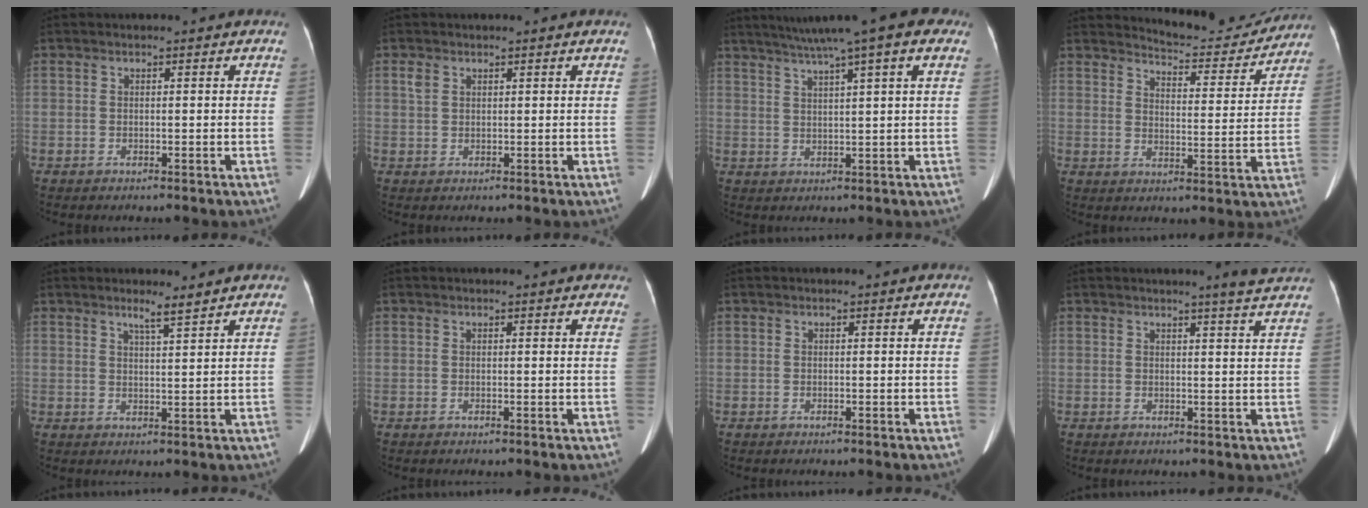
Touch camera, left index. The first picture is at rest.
{"total": 1.5, "force": [0.9, 0.8, 0.8], "torque": [-0.024, -0.003, 0.018]}
{"total": 11.6, "force": [8.1, 0.5, 8.3], "torque": [-0.130, 0.023, 0.105]}
{"total": 11.8, "force": [11.5, 1.6, 1.9], "torque": [-0.020, -0.041, 0.140]}
{"total": 2.4, "force": [1.9, -0.2, 1.4], "torque": [-0.029, -0.018, 0.033]}
{"total": 3.6, "force": [3.2, 0.7, 1.5], "torque": [-0.013, -0.004, 0.021]}
{"total": 0.0}
{"total": 4.3, "force": [3.7, -0.9, 2.0], "torque": [-0.028, -0.023, 0.027]}